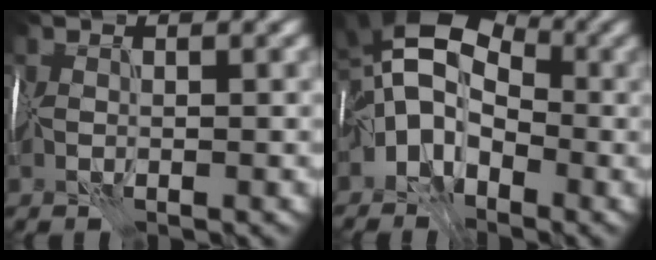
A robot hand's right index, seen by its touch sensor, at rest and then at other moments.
{"total": 8.6, "force": [-1.3, 6.1, 6.0], "torque": [-0.084, 0.029, -0.046]}